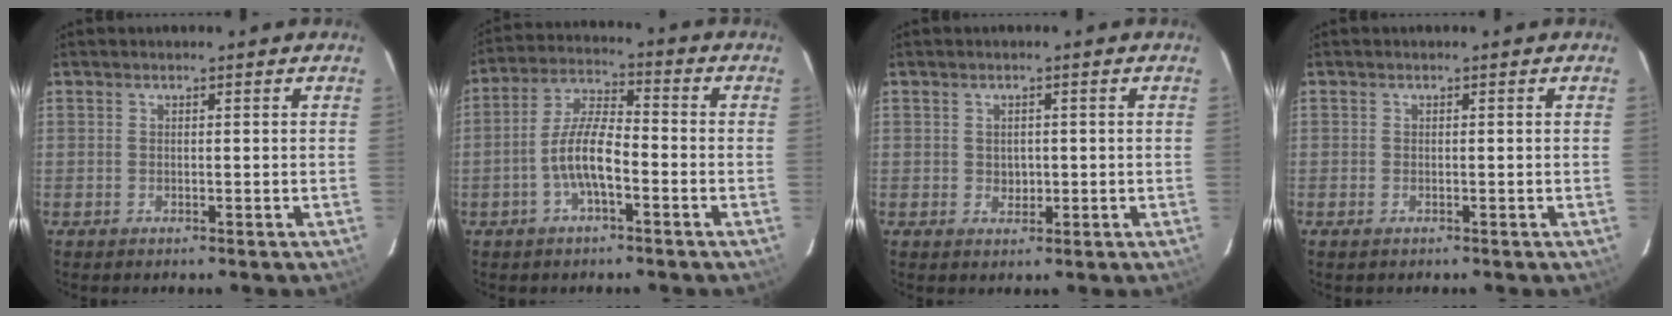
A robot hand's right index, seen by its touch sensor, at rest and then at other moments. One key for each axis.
{"total": 8.3, "fx": -3.1, "fy": 2.5, "fz": 7.3, "tx": -0.154, "ty": 0.009, "tz": -0.059}
{"total": 2.1, "fx": -0.1, "fy": 1.9, "fz": 0.8, "tx": -0.009, "ty": 0.001, "tz": 0.002}
{"total": 0.8, "fx": -0.5, "fy": 0.4, "fz": 0.5, "tx": -0.009, "ty": -0.002, "tz": -0.010}